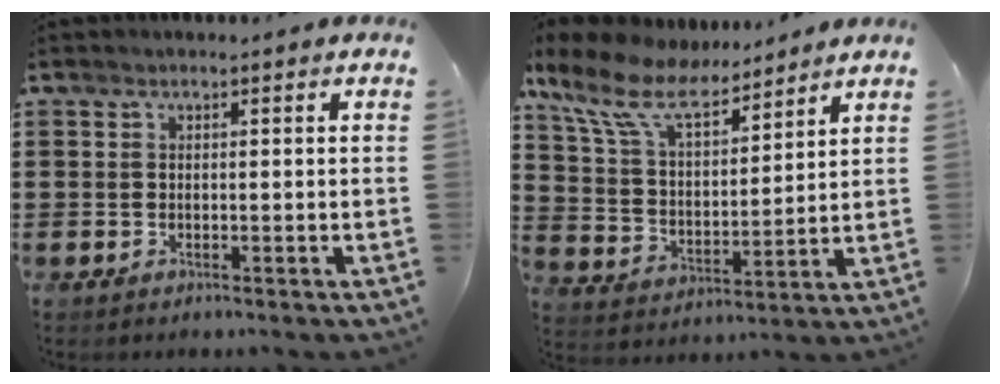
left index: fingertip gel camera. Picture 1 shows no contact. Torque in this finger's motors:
{"motor_torque": [2.14, 0.00, 0.69, 0.21]}